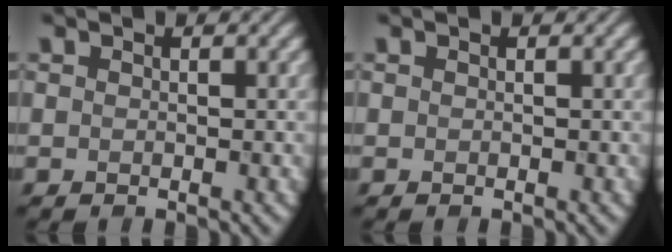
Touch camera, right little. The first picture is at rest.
{"total": 0.0}